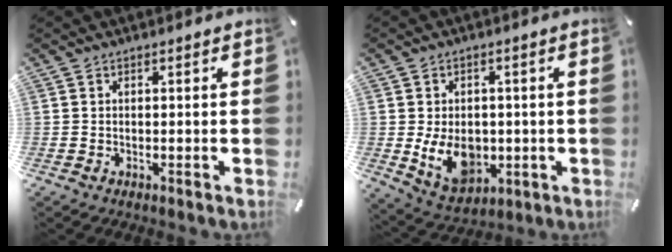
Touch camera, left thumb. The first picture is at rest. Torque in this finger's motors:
{"motor_torque": [0.65, 2.45, 0.66, -0.31, 0.41]}